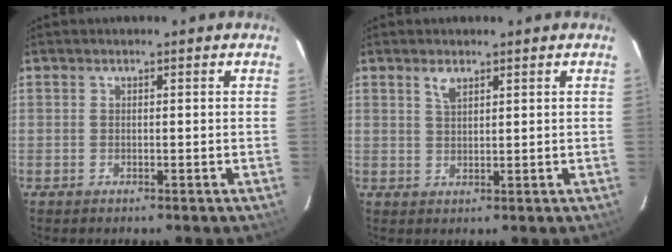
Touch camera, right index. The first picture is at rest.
{"total": 2.3, "force": [1.5, 1.0, 1.5], "torque": [-0.026, 0.003, 0.029]}